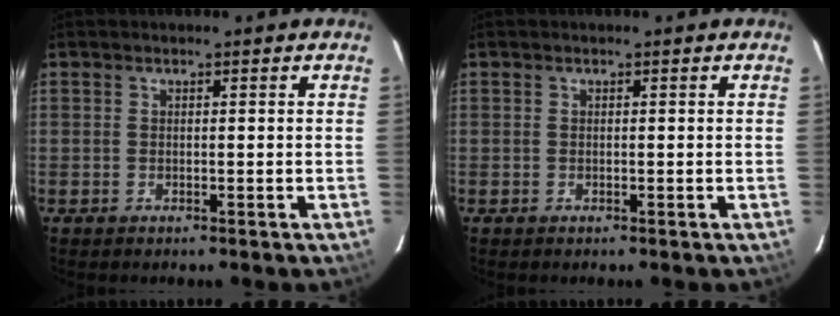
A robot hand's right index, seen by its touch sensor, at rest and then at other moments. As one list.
[{"total": 0.0}]